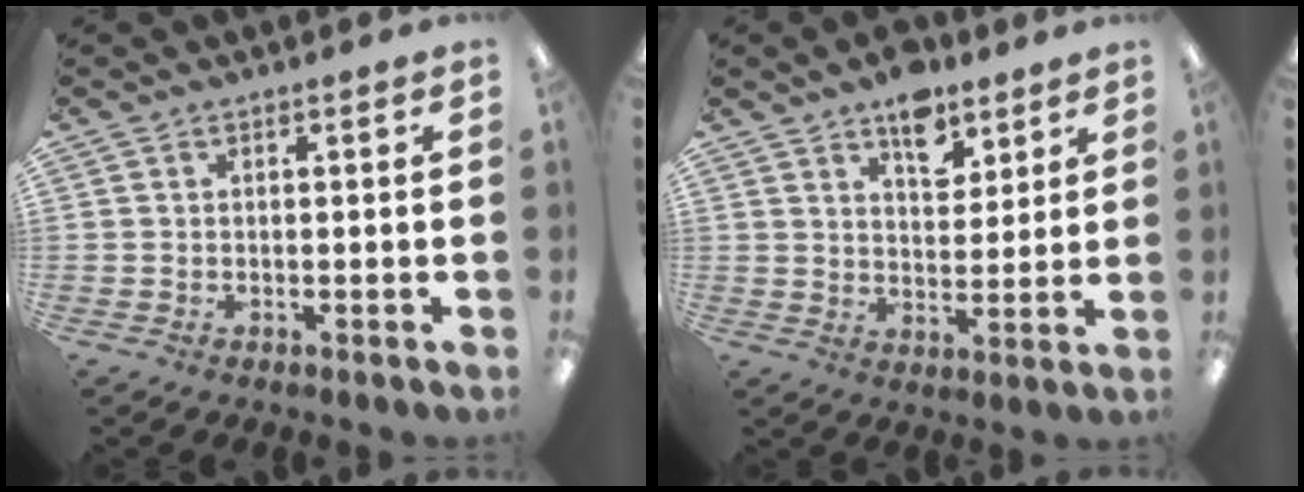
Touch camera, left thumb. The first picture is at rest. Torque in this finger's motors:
{"motor_torque": [0.93, 0.85, 0.90, -0.29, 0.01]}